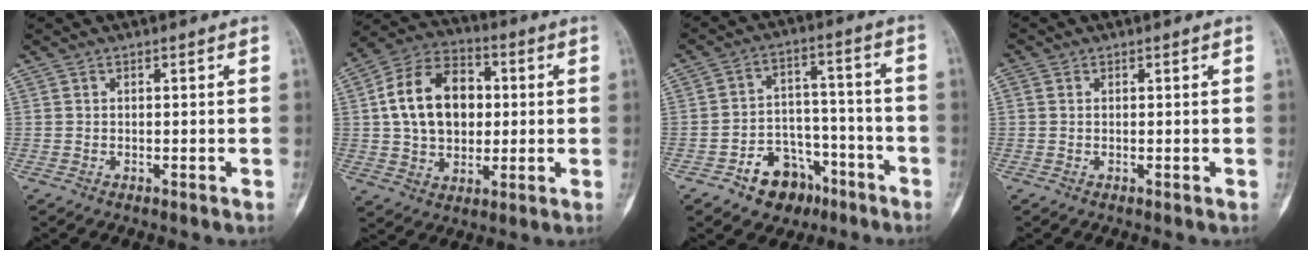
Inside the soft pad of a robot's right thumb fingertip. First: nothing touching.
{"total": 16.5, "force": [2.0, 11.7, 11.4], "torque": [-0.170, 0.017, 0.031]}
{"total": 11.1, "force": [-6.5, 7.7, 4.6], "torque": [-0.031, 0.069, -0.095]}
{"total": 0.8, "force": [0.2, 0.6, 0.5], "torque": [-0.017, 0.001, 0.001]}